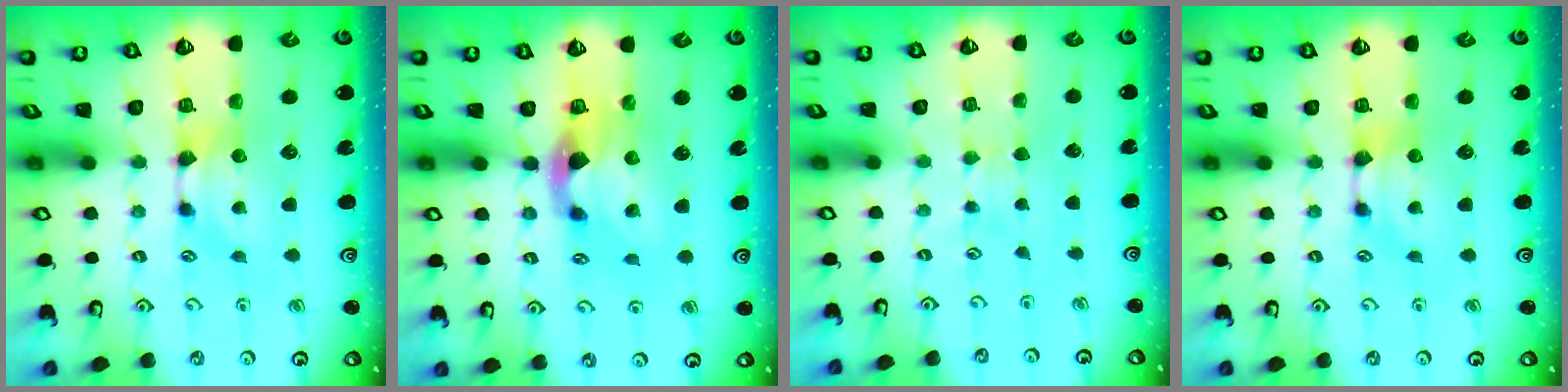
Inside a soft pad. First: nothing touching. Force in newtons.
{"total": 2.8, "press": 2.5, "slide": 1.3}
{"total": 2.9, "press": 2.9, "slide": 0.4}
{"total": 0.0}